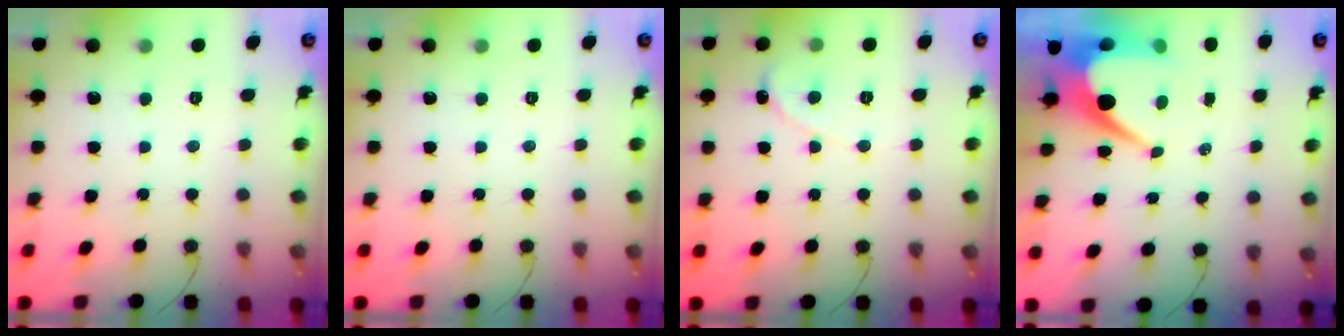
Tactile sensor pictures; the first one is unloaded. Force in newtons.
{"total": 0.0}
{"total": 0.0}
{"total": 10.2, "press": 10.1, "slide": 0.9}